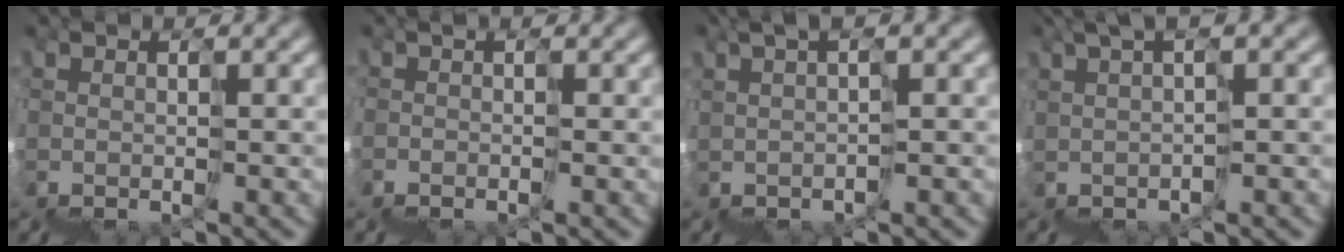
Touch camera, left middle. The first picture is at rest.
{"total": 2.1, "force": [-1.2, 1.0, 1.4], "torque": [-0.022, -0.017, -0.024]}
{"total": 1.4, "force": [1.1, 0.0, 0.9], "torque": [-0.031, 0.009, 0.014]}
{"total": 2.2, "force": [1.7, 0.1, 1.4], "torque": [-0.040, 0.013, 0.025]}